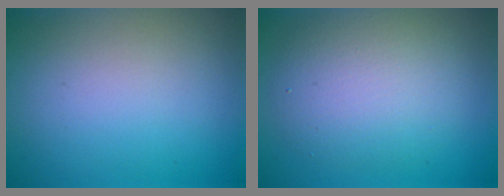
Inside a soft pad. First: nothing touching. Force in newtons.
{"total": 5.7, "press": 5.7, "slide": 0.1}